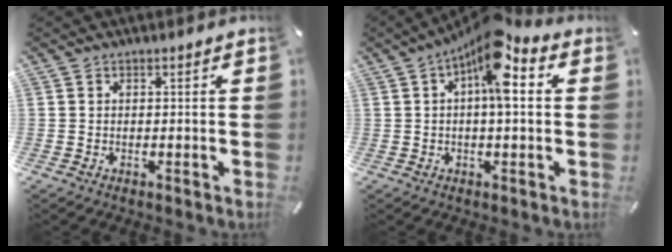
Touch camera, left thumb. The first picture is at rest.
{"total": 10.6, "force": [3.2, 3.8, 9.4], "torque": [-0.148, -0.016, 0.052]}